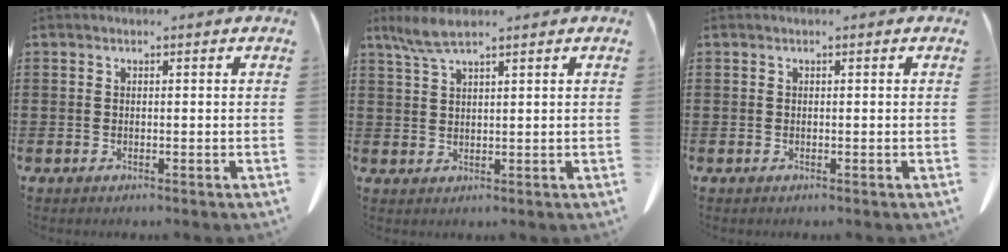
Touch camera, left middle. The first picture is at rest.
{"total": 4.0, "force": [2.8, 0.7, 2.8], "torque": [-0.069, -0.002, 0.049]}
{"total": 0.0}